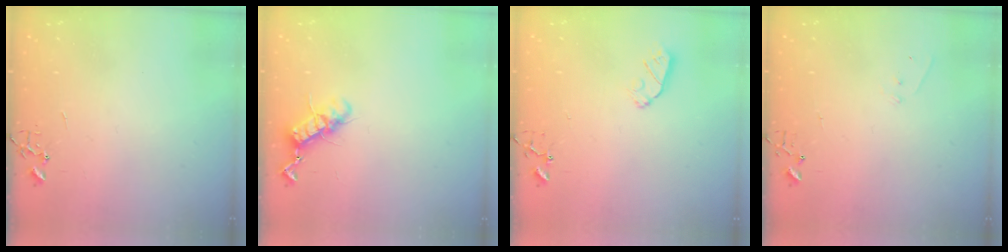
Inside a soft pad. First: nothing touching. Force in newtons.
{"total": 11.1, "press": 11.1, "slide": 0.3}
{"total": 5.5, "press": 5.4, "slide": 0.8}
{"total": 4.0, "press": 4.0, "slide": 0.2}